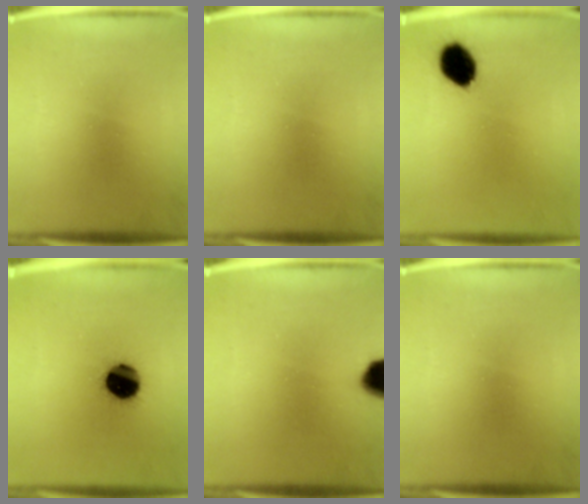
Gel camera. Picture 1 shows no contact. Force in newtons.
{"total": 0.0}
{"total": 8.9}
{"total": 13.0}
{"total": 8.8}
{"total": 0.0}